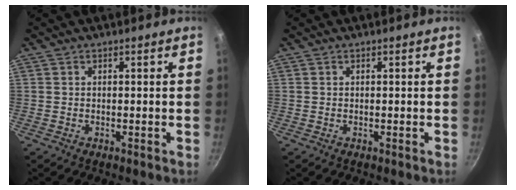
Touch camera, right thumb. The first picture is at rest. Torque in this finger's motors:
{"motor_torque": [-0.02, -0.02, -0.31, 0.32, 0.04]}